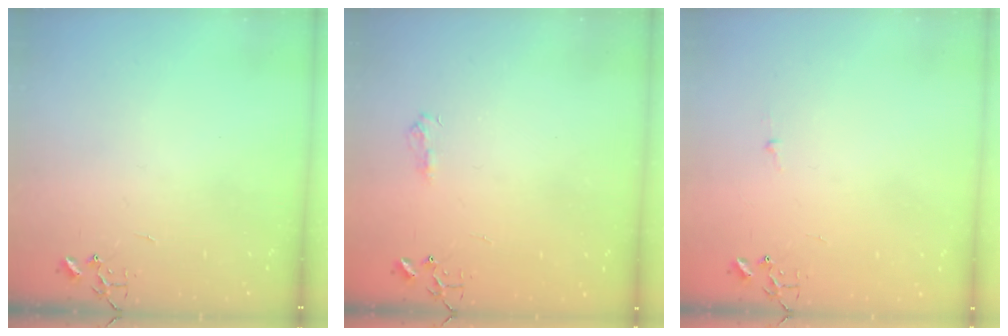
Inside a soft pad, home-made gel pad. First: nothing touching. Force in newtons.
{"total": 7.3, "press": 7.2, "slide": 0.8}
{"total": 2.7, "press": 2.7, "slide": 0.3}